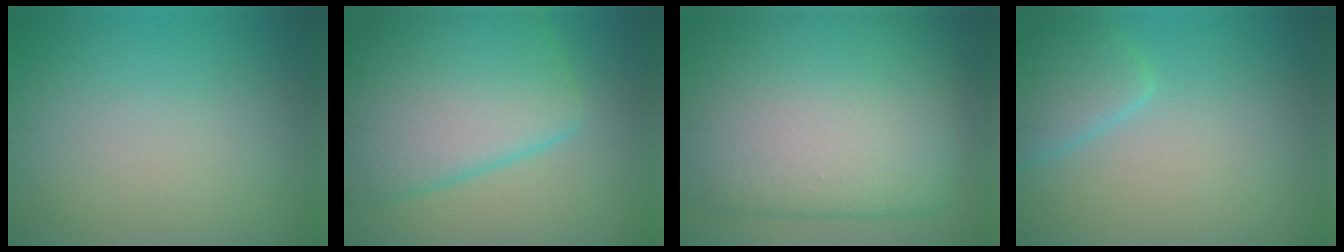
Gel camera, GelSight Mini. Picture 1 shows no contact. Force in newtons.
{"total": 10.3, "press": 10.3, "slide": 0.4}
{"total": 15.5, "press": 15.5, "slide": 0.3}
{"total": 3.0, "press": 2.9, "slide": 0.3}